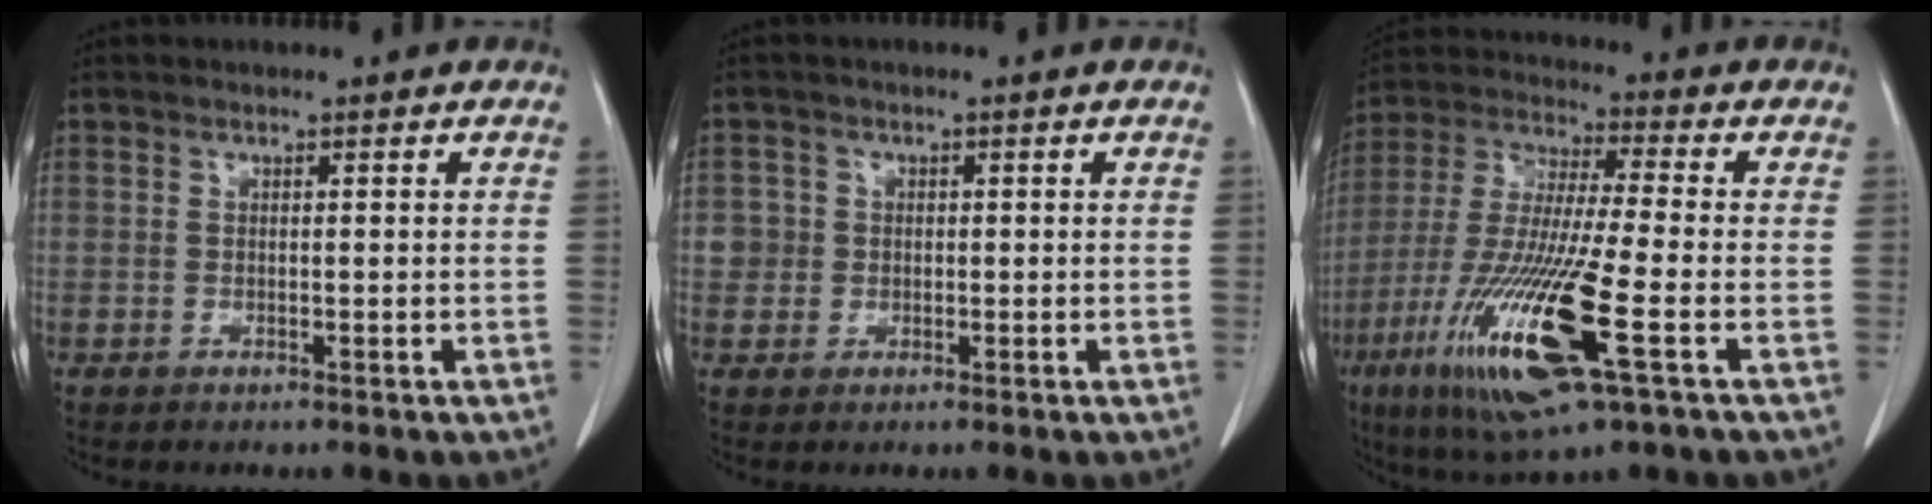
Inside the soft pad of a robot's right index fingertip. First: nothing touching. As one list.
[{"total": 2.6, "force": [0.1, 2.6, -0.1], "torque": [0.019, 0.007, 0.000]}, {"total": 17.9, "force": [-6.7, 1.3, 16.6], "torque": [-0.356, -0.036, -0.124]}]